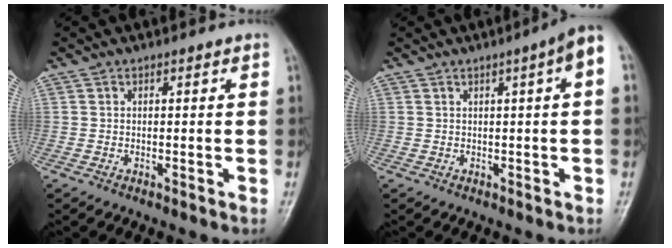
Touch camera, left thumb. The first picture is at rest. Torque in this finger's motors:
{"motor_torque": [2.42, 2.59, 1.69, -1.07, 0.01]}